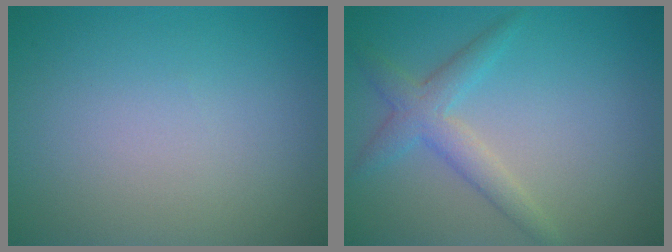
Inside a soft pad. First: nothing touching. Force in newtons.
{"total": 2.9, "press": 2.9, "slide": 0.2}